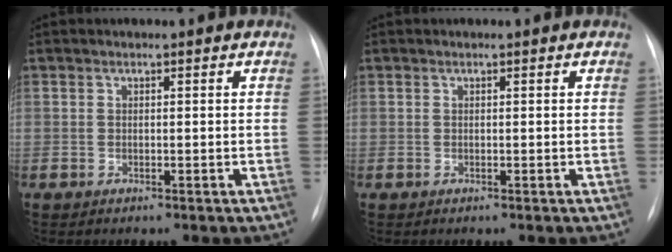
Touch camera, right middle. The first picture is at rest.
{"total": 0.0}